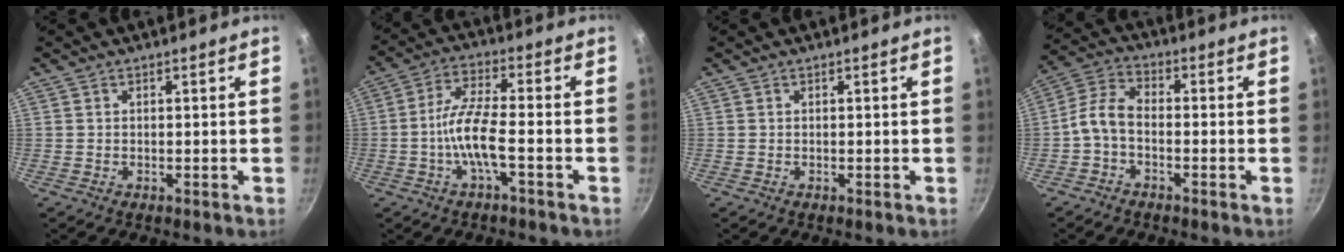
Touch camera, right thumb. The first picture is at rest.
{"total": 8.4, "force": [-2.4, 2.2, 7.7], "torque": [-0.167, 0.031, -0.048]}
{"total": 0.0}
{"total": 6.5, "force": [-1.8, 3.9, 5.0], "torque": [-0.102, 0.030, -0.047]}